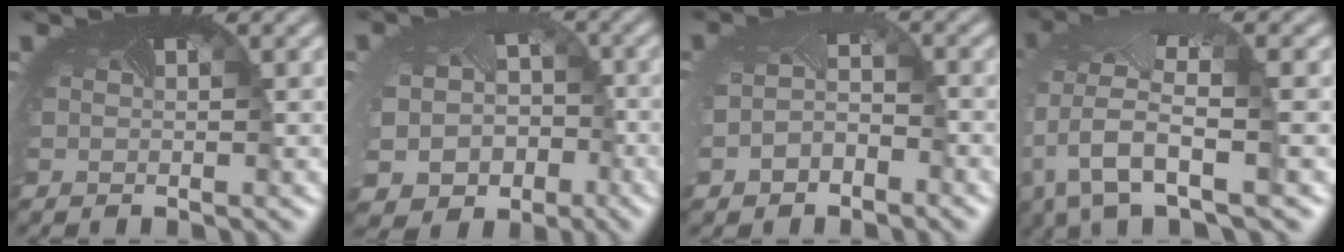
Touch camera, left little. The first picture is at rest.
{"total": 9.8, "force": [-4.3, 8.2, 3.3], "torque": [-0.076, -0.059, -0.060]}
{"total": 2.6, "force": [-1.5, 1.7, 1.3], "torque": [-0.044, -0.007, -0.034]}
{"total": 7.1, "force": [-2.3, 3.1, 6.0], "torque": [-0.145, -0.021, -0.044]}